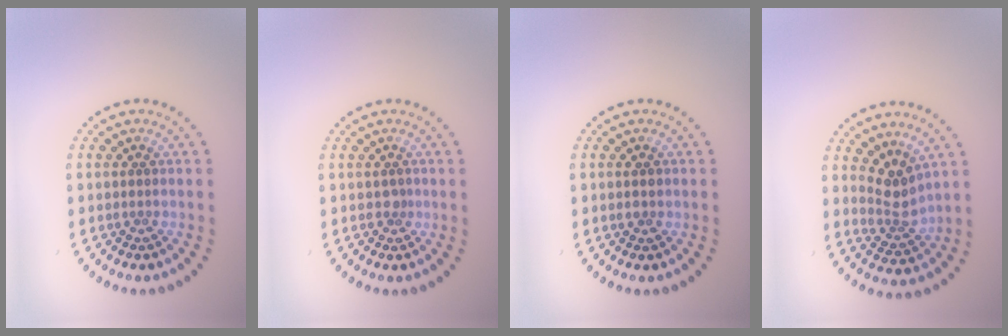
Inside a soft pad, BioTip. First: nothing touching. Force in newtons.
{"total": 0.7, "press": 0.5, "slide": 0.4}
{"total": 1.0, "press": 1.0, "slide": 0.2}
{"total": 2.9, "press": 2.2, "slide": 1.8}